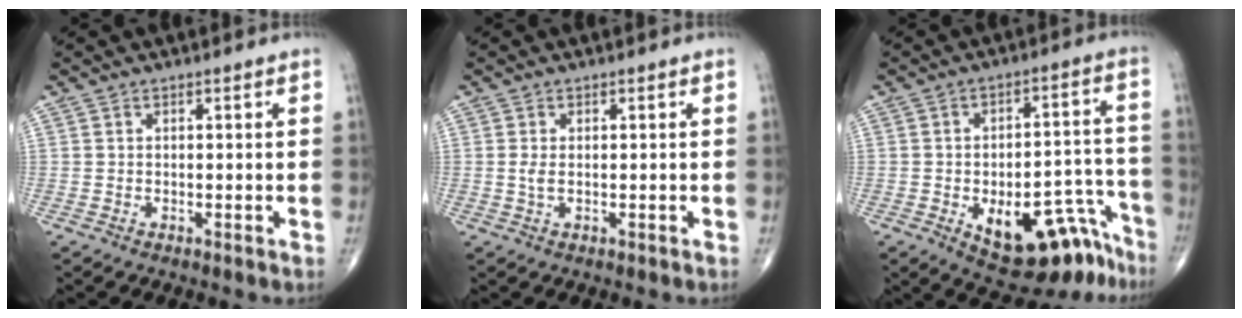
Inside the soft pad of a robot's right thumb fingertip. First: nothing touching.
{"total": 1.5, "force": [0.0, 0.6, 1.3], "torque": [-0.034, -0.003, 0.001]}
{"total": 18.8, "force": [-11.1, 8.7, 12.3], "torque": [-0.075, 0.117, -0.147]}